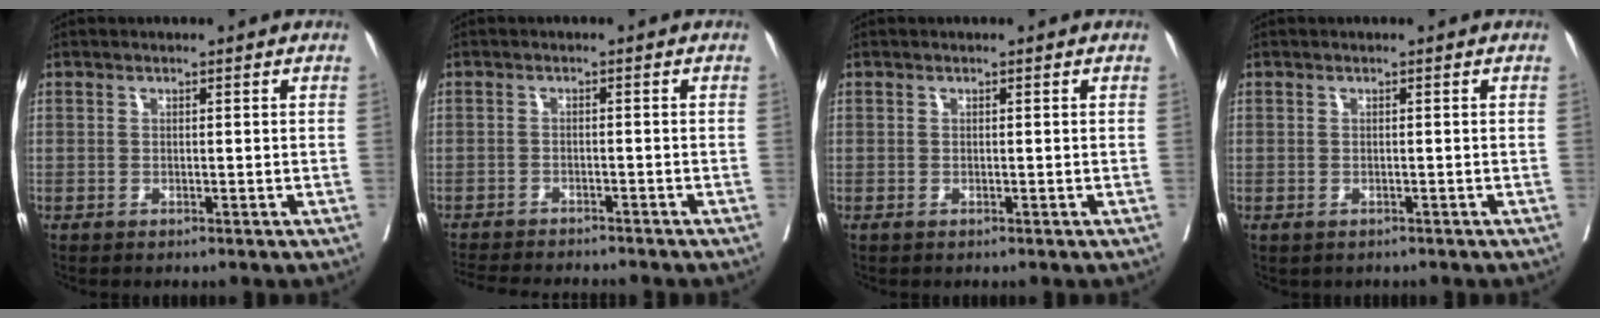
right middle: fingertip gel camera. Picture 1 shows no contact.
{"total": 9.9, "force": [-9.2, 1.0, 3.3], "torque": [-0.044, -0.011, -0.131]}
{"total": 0.0}
{"total": 1.1, "force": [-0.8, 0.7, 0.4], "torque": [-0.008, -0.001, -0.009]}